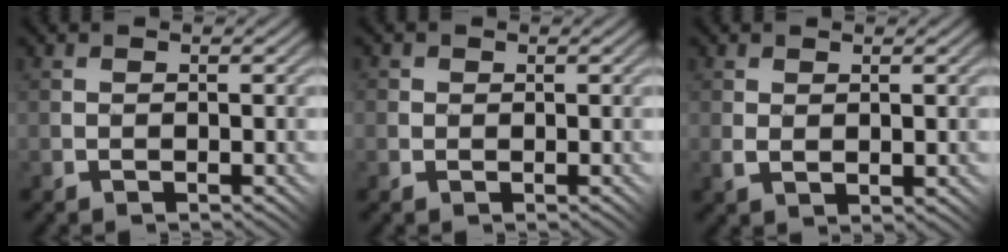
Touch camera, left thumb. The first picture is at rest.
{"total": 2.4, "force": [0.6, 2.3, 0.0], "torque": [0.006, 0.007, -0.006]}
{"total": 2.1, "force": [0.1, 1.2, 1.7], "torque": [-0.033, -0.006, 0.003]}